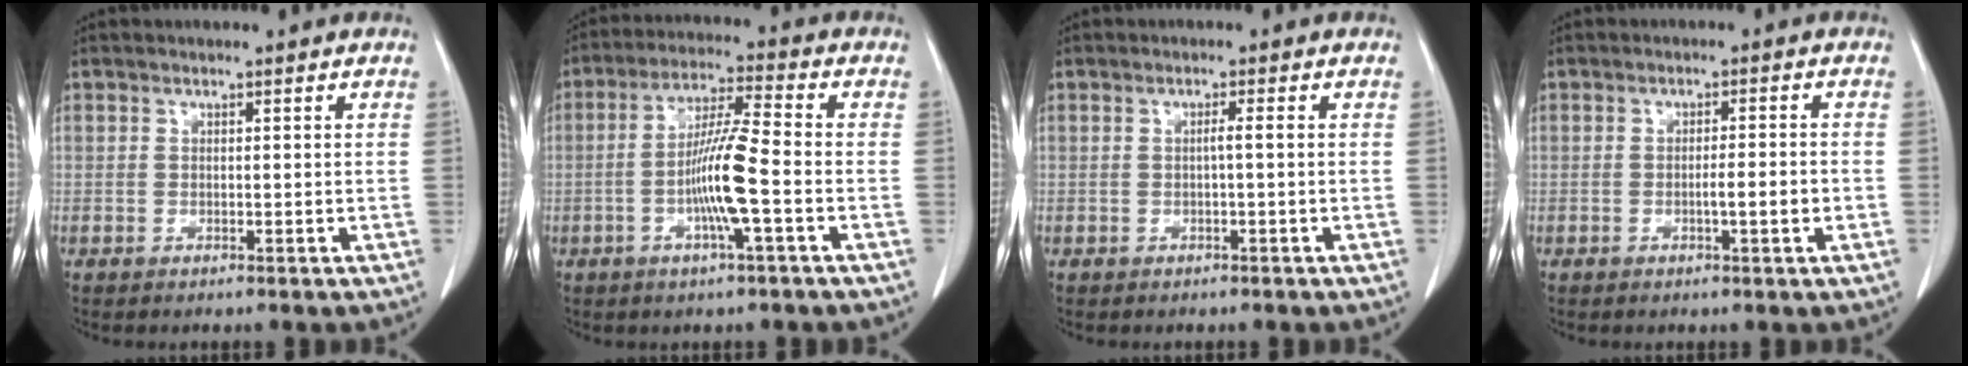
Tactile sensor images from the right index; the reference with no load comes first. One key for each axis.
{"total": 9.5, "fx": -2.4, "fy": -0.1, "fz": 9.1, "tx": -0.177, "ty": 0.000, "tz": -0.049}
{"total": 1.1, "fx": -0.2, "fy": -0.2, "fz": 1.0, "tx": -0.017, "ty": 0.003, "tz": -0.004}
{"total": 3.0, "fx": -0.9, "fy": 0.1, "fz": 2.9, "tx": -0.047, "ty": -0.001, "tz": -0.012}